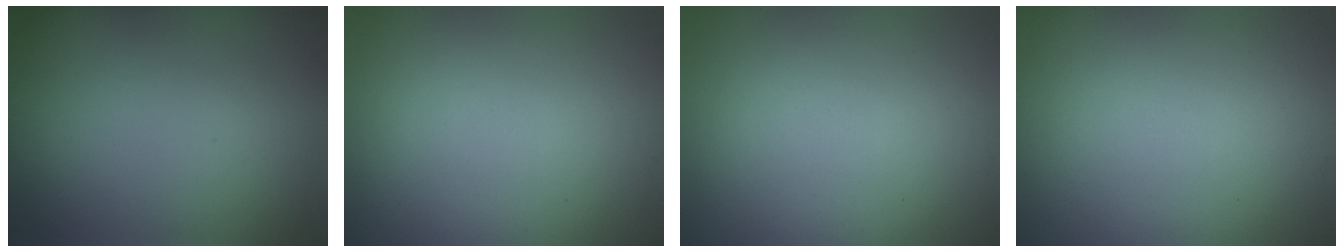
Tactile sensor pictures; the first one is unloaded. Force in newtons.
{"total": 0.0}
{"total": 0.0}
{"total": 0.0}